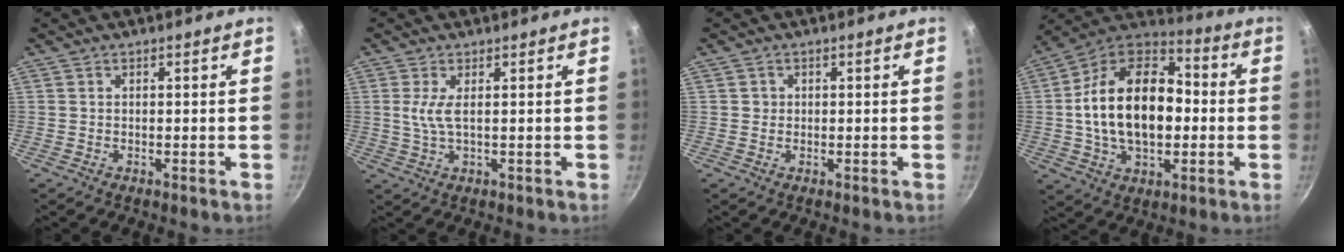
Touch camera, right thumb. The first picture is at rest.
{"total": 3.6, "force": [0.7, 1.0, 3.4], "torque": [-0.082, -0.002, 0.016]}
{"total": 1.1, "force": [0.1, 1.1, 0.2], "torque": [0.006, 0.002, 0.000]}
{"total": 22.5, "force": [-0.4, 14.3, 17.4], "torque": [-0.274, 0.038, -0.018]}